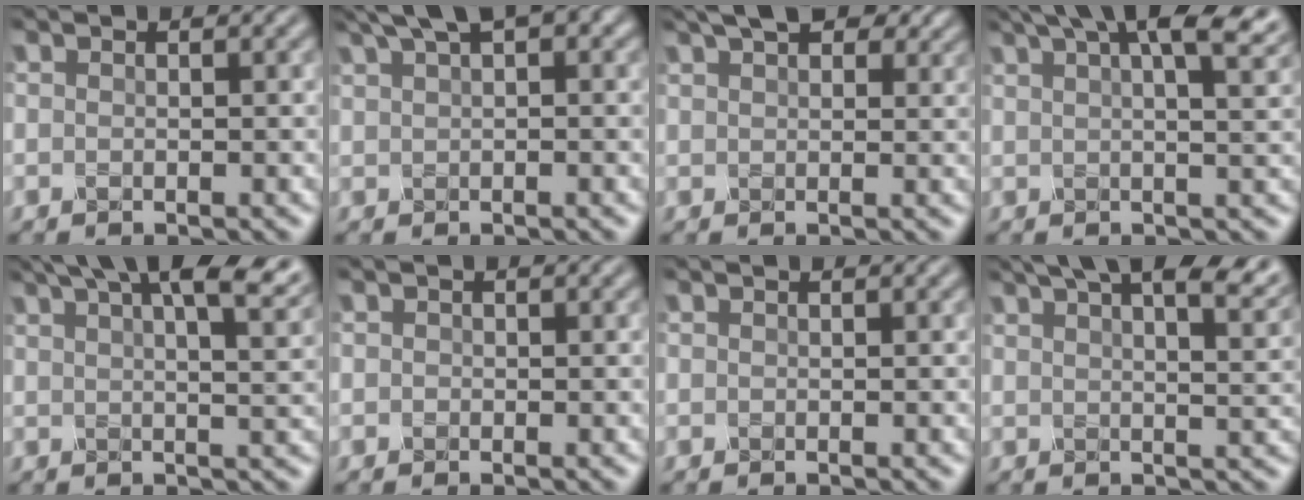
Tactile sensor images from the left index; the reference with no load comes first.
{"total": 3.5, "force": [2.2, 0.3, 2.7], "torque": [-0.032, 0.012, 0.040]}
{"total": 4.3, "force": [3.0, 1.5, 2.6], "torque": [-0.034, 0.021, 0.038]}
{"total": 9.1, "force": [5.3, 2.4, 7.0], "torque": [-0.064, 0.042, 0.057]}
{"total": 10.1, "force": [6.2, 2.8, 7.5], "torque": [-0.074, 0.047, 0.069]}
{"total": 0.8, "force": [-0.2, -0.3, -0.7], "torque": [0.002, -0.002, 0.005]}
{"total": 0.5, "force": [0.0, -0.2, -0.5], "torque": [0.007, -0.001, 0.003]}
{"total": 11.1, "force": [7.1, 3.6, 7.6], "torque": [-0.077, 0.053, 0.080]}